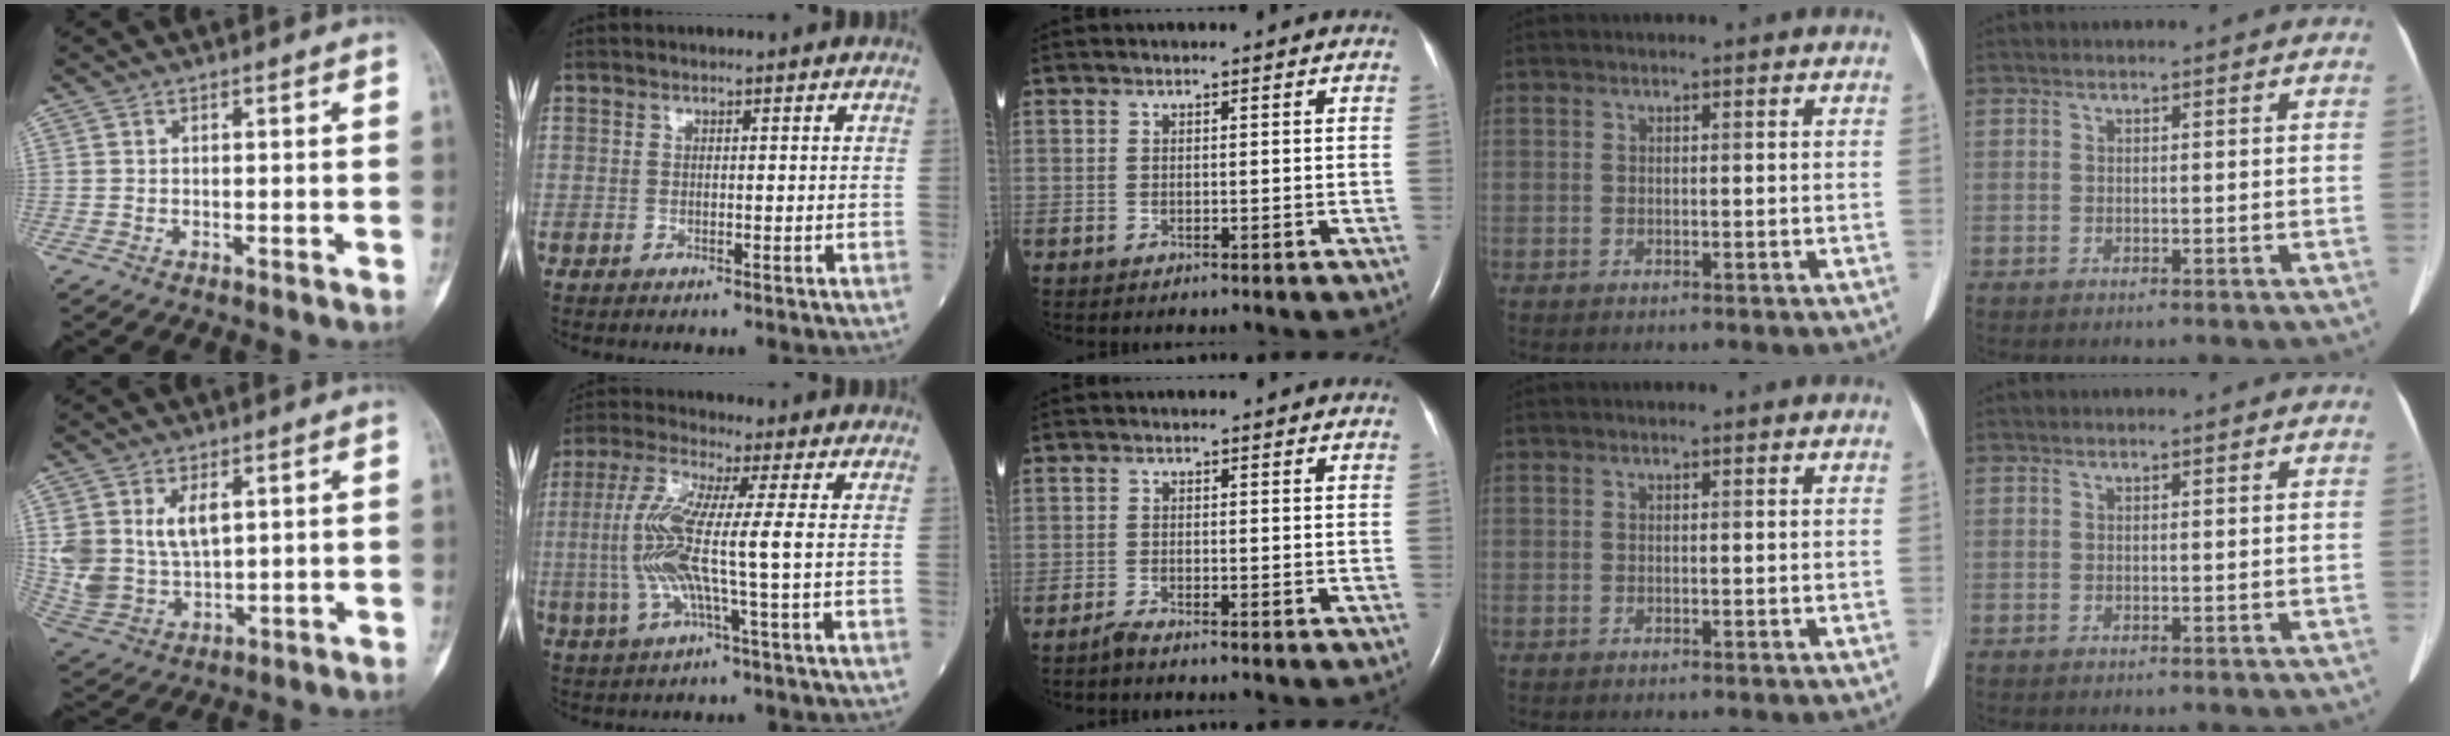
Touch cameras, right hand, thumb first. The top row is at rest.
{"thumb": {"total": 10.2, "force": [3.1, 6.4, 7.3], "torque": [-0.135, -0.012, 0.077]}, "index": {"total": 9.8, "force": [-0.6, -0.1, 9.8], "torque": [-0.214, 0.007, -0.019]}, "middle": {"total": 1.2, "force": [-1.1, -0.2, 0.5], "torque": [-0.019, -0.004, -0.023]}}